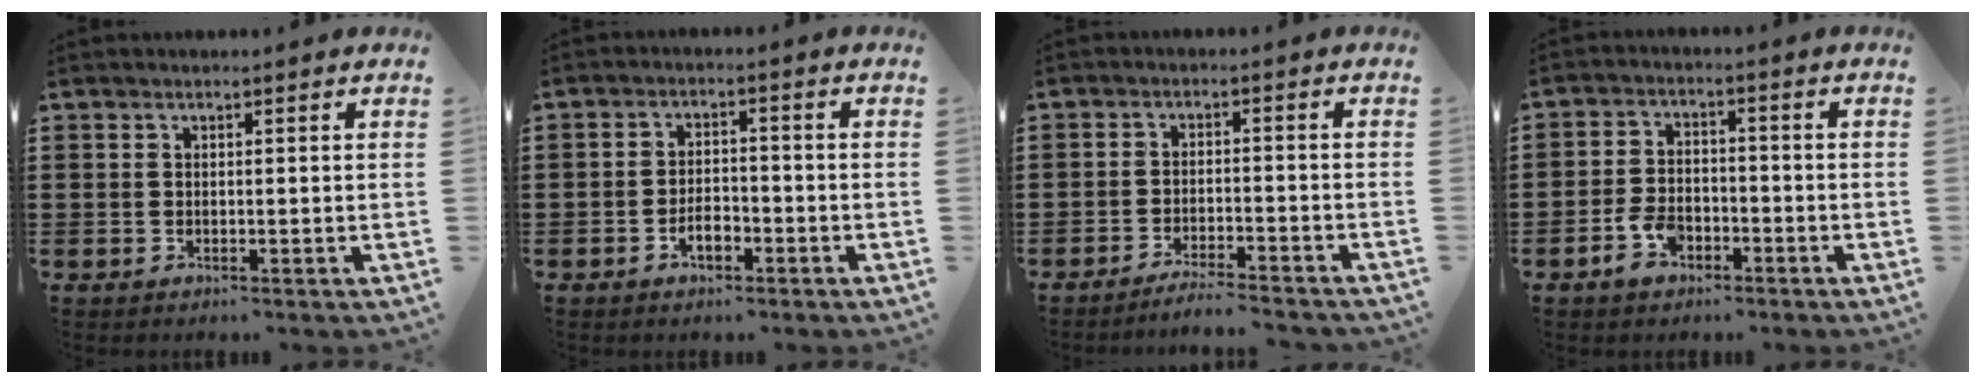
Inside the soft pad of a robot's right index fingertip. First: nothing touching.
{"total": 3.5, "force": [-1.9, 1.7, 2.5], "torque": [-0.036, 0.002, -0.038]}
{"total": 3.2, "force": [-3.1, -0.2, 0.8], "torque": [-0.016, 0.002, -0.063]}
{"total": 4.3, "force": [-2.6, 2.4, 2.4], "torque": [-0.057, 0.002, -0.051]}